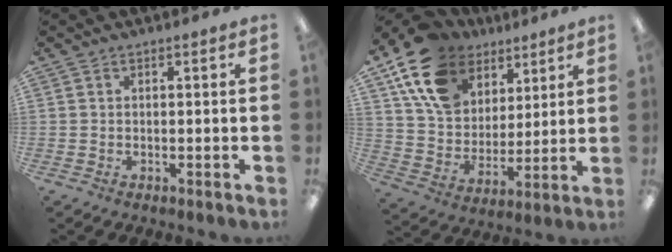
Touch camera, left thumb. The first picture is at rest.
{"total": 18.0, "force": [10.3, 12.3, 8.1], "torque": [-0.159, -0.038, 0.197]}